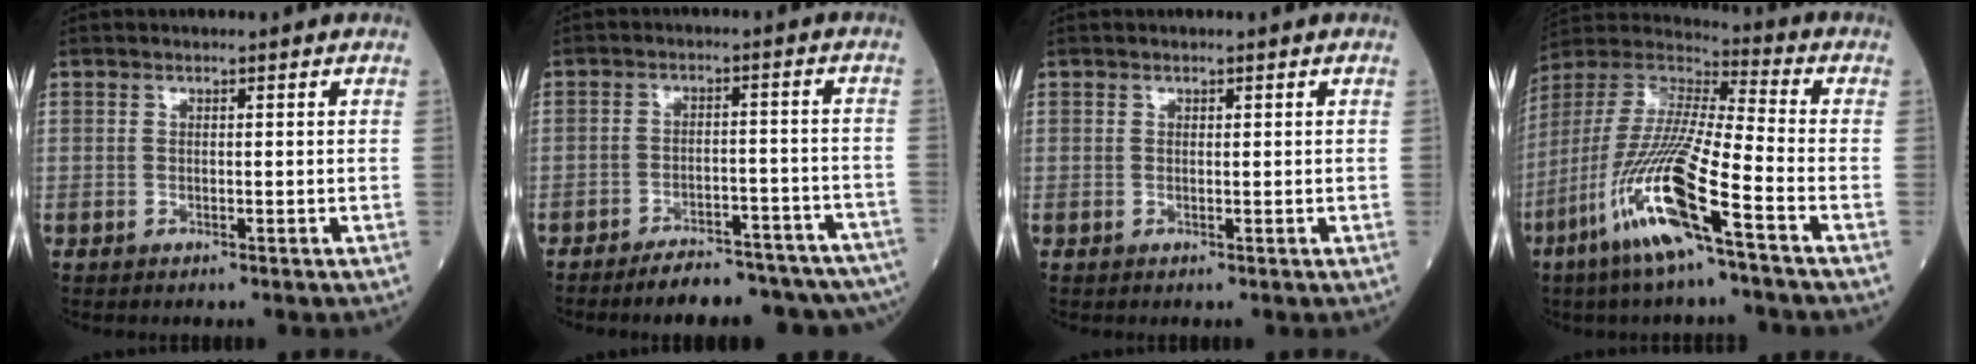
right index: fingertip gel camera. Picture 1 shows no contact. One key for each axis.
{"total": 15.2, "fx": -13.4, "fy": 3.3, "fz": 6.4, "tx": -0.044, "ty": 0.023, "tz": -0.167}
{"total": 0.0}
{"total": 17.3, "fx": -8.3, "fy": 0.6, "fz": 15.2, "tx": -0.326, "ty": -0.031, "tz": -0.167}